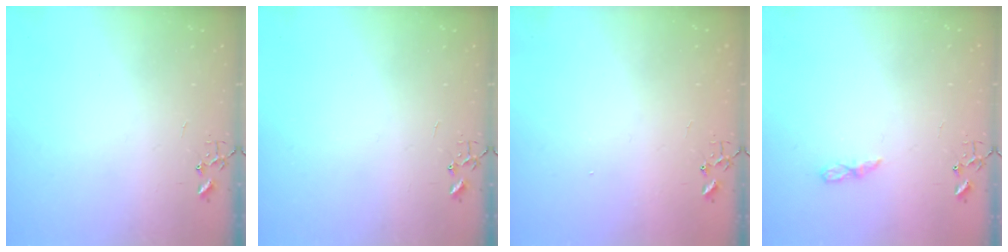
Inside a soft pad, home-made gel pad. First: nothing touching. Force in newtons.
{"total": 0.0}
{"total": 1.1, "press": 1.1, "slide": 0.1}
{"total": 5.3, "press": 5.3, "slide": 0.7}